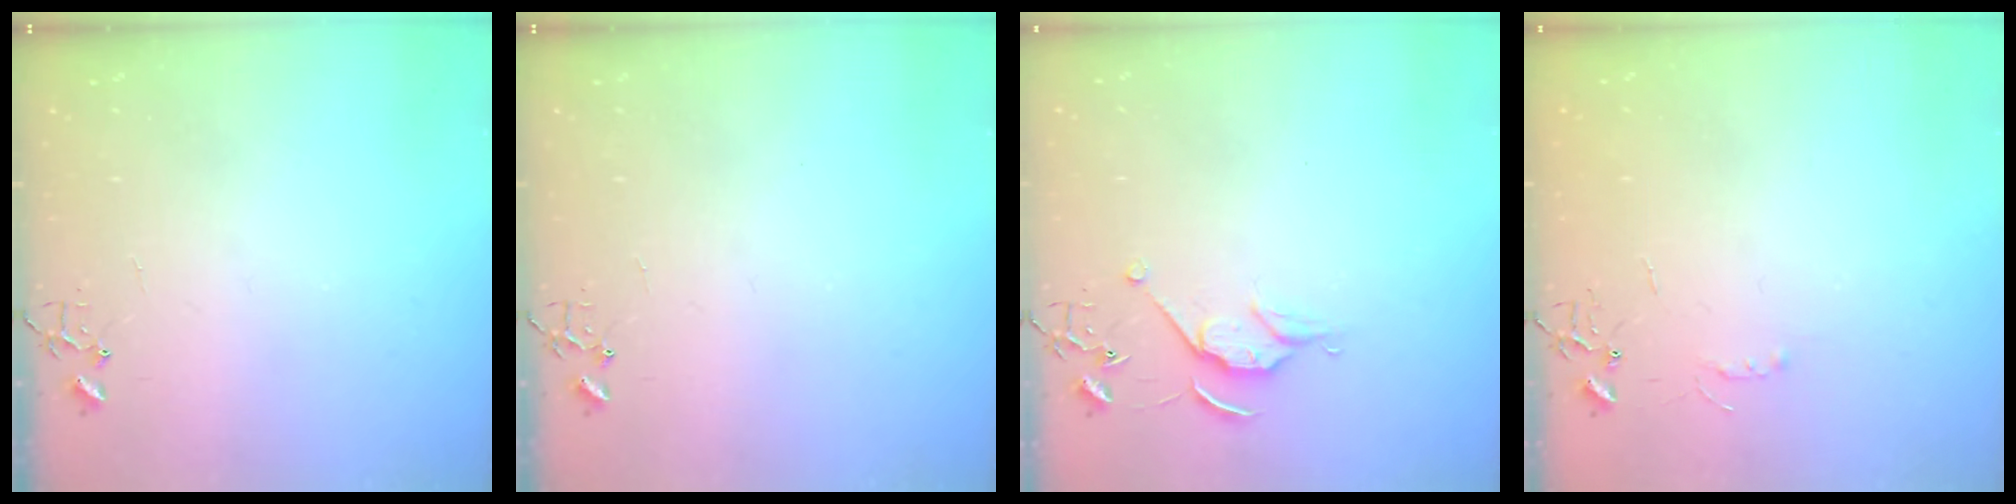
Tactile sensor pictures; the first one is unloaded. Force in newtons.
{"total": 0.0}
{"total": 7.3, "press": 7.3, "slide": 0.5}
{"total": 3.6, "press": 3.6, "slide": 0.6}